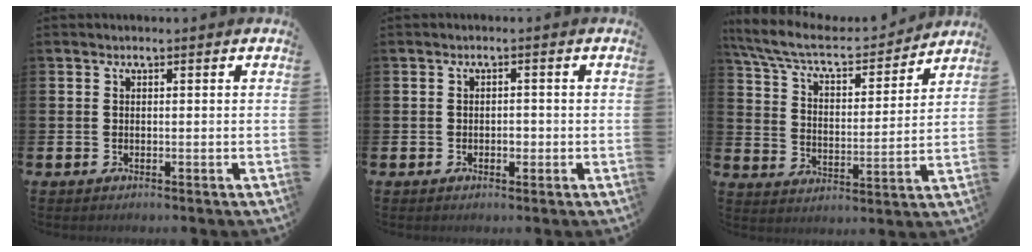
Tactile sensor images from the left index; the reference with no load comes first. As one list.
[{"total": 1.2, "force": [-0.3, 0.9, 0.8], "torque": [0.008, -0.006, -0.012]}, {"total": 8.4, "force": [7.5, 2.3, 3.2], "torque": [-0.098, -0.051, 0.126]}]